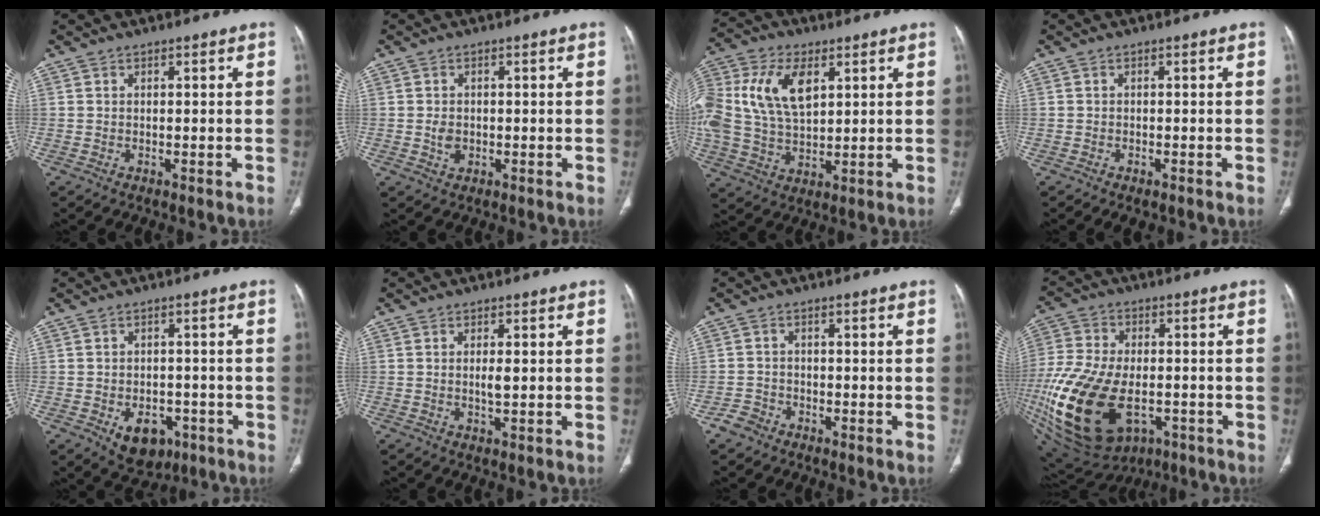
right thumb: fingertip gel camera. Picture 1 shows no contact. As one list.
[{"total": 2.3, "force": [-0.3, 1.8, 1.4], "torque": [-0.022, 0.001, -0.003]}, {"total": 19.1, "force": [5.7, 11.7, 14.0], "torque": [-0.313, 0.008, 0.104]}, {"total": 1.6, "force": [-1.0, 0.8, 1.0], "torque": [-0.016, 0.000, -0.012]}, {"total": 7.7, "force": [-3.2, 5.5, 4.4], "torque": [-0.044, 0.015, -0.034]}, {"total": 2.2, "force": [0.1, 0.6, 2.1], "torque": [-0.041, -0.002, 0.004]}, {"total": 2.8, "force": [-1.9, 1.9, 0.4], "torque": [-0.007, 0.014, -0.037]}, {"total": 27.4, "force": [-7.4, 16.4, 20.6], "torque": [-0.483, -0.022, -0.108]}]